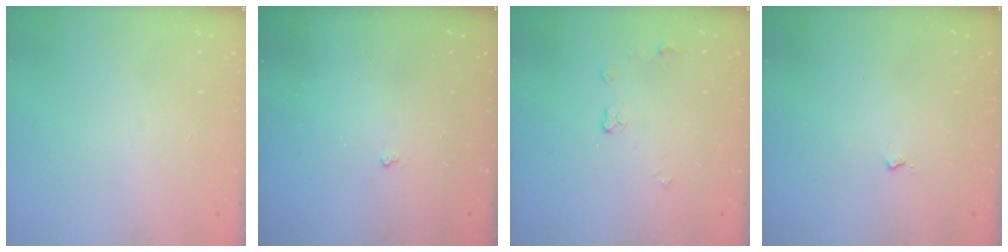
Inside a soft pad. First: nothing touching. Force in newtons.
{"total": 1.8, "press": 1.8, "slide": 0.3}
{"total": 5.4, "press": 5.4, "slide": 0.1}
{"total": 2.7, "press": 2.6, "slide": 0.4}